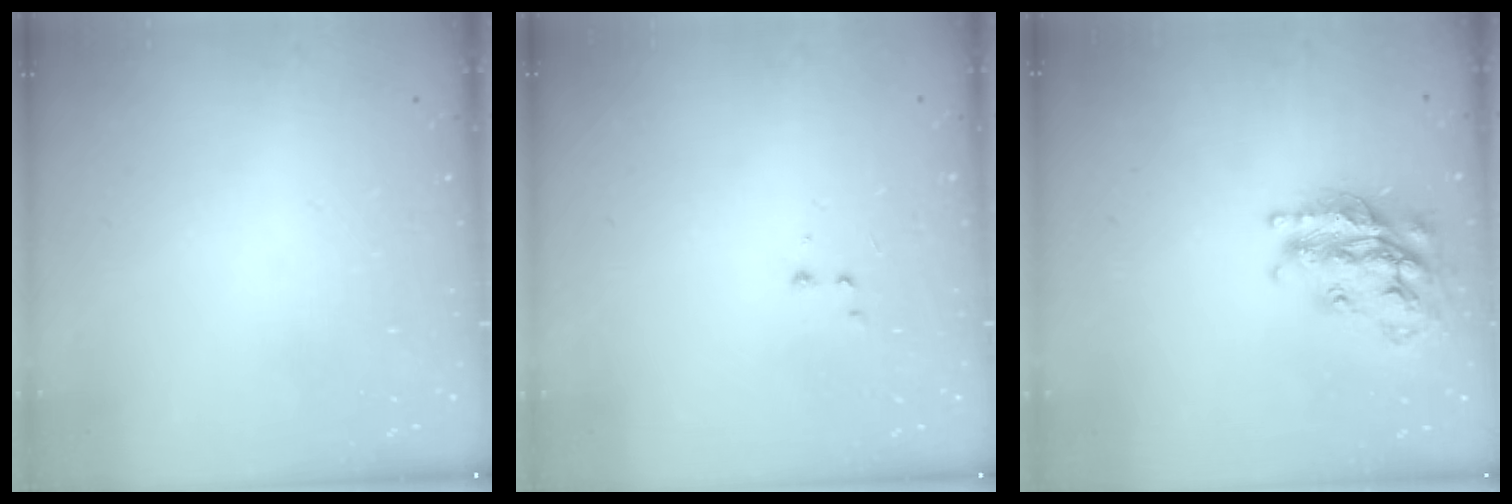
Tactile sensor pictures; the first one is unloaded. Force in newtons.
{"total": 2.6, "press": 2.5, "slide": 0.6}
{"total": 19.6, "press": 19.6, "slide": 1.4}